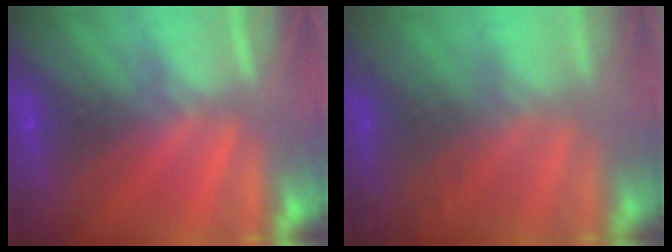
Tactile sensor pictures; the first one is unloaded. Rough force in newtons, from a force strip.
{"total": 8.4}